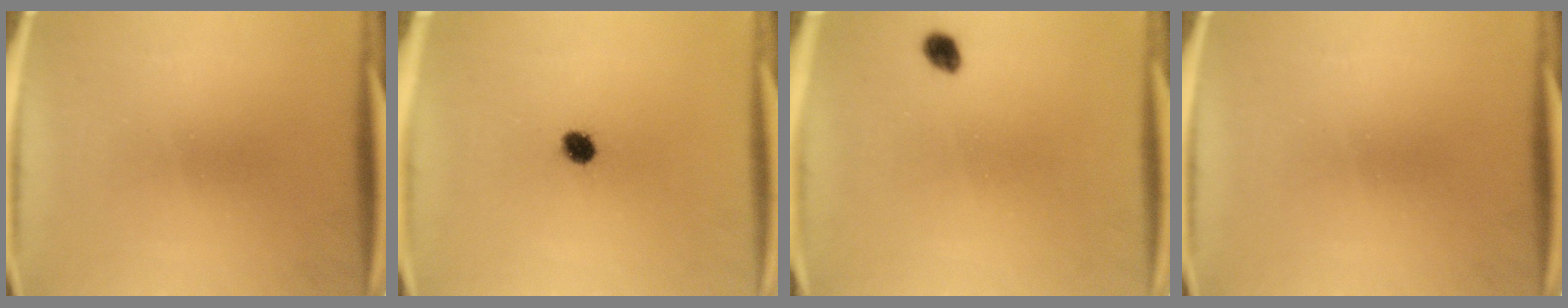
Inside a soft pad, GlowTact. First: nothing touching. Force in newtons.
{"total": 3.5}
{"total": 1.9}
{"total": 0.0}